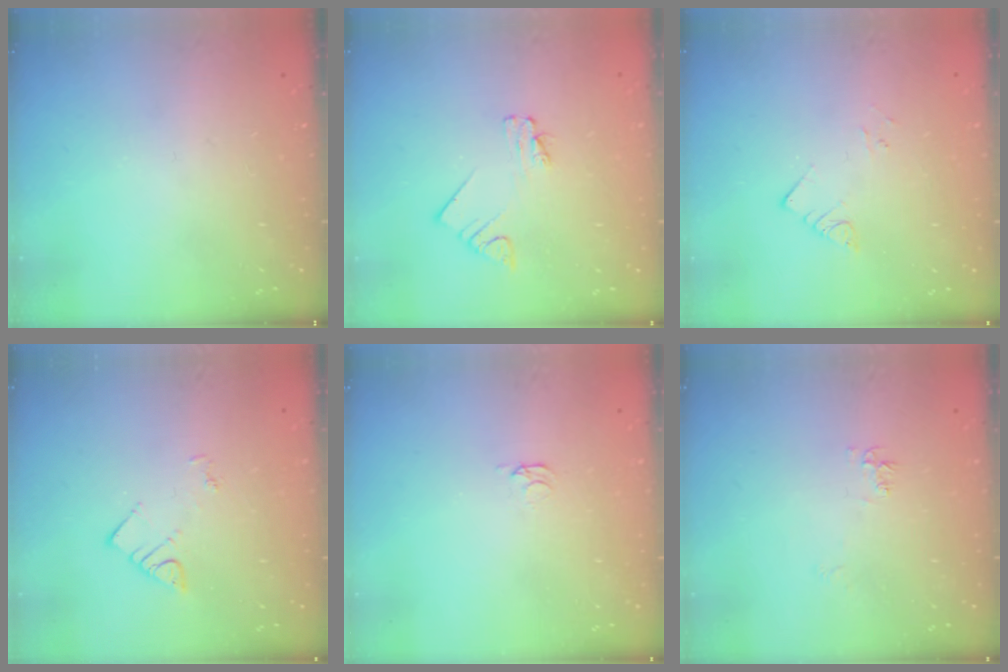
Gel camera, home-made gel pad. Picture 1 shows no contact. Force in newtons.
{"total": 2.0, "press": 2.0, "slide": 0.3}
{"total": 3.3, "press": 3.3, "slide": 0.2}
{"total": 3.5, "press": 3.5, "slide": 0.4}
{"total": 1.6, "press": 1.6, "slide": 0.4}
{"total": 4.9, "press": 4.9, "slide": 0.6}